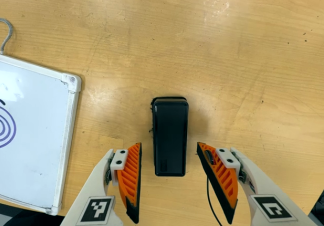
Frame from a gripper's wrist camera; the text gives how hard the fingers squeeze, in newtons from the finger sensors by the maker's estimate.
{"total": 0.0}